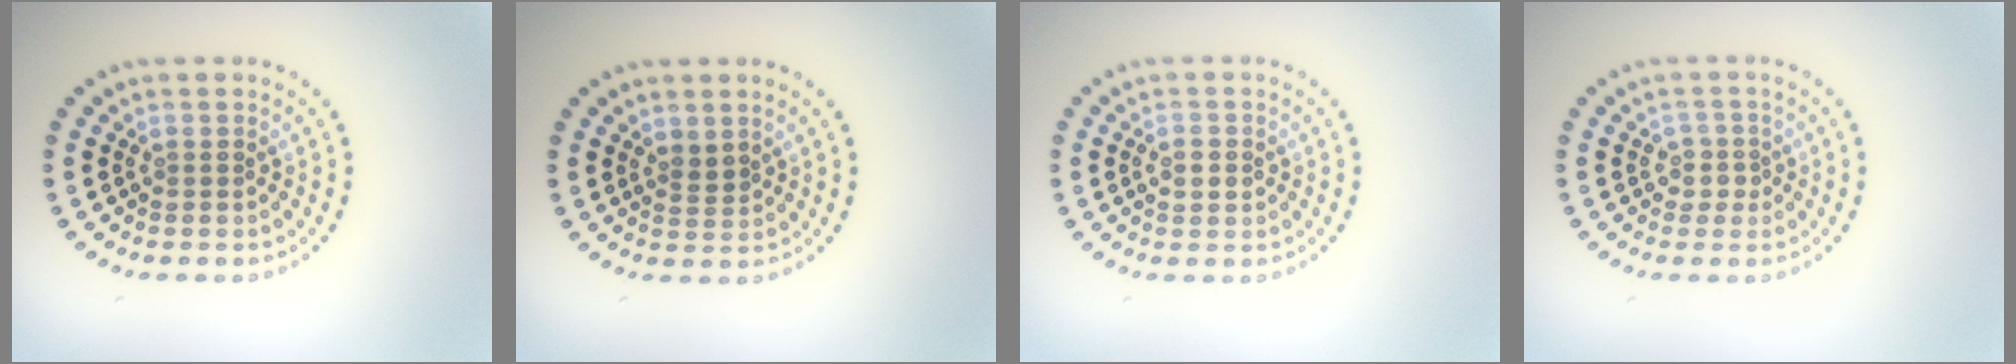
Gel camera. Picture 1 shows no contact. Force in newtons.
{"total": 1.3, "press": 1.0, "slide": 0.8}
{"total": 1.4, "press": 1.4, "slide": 0.2}
{"total": 1.7, "press": 1.3, "slide": 1.0}